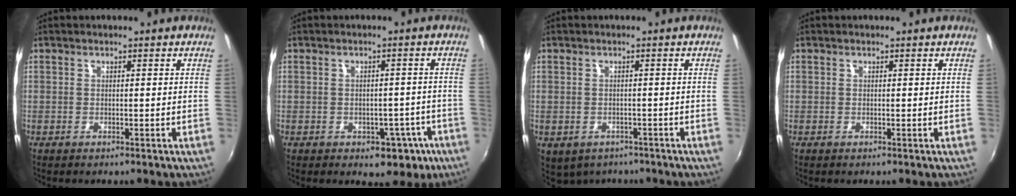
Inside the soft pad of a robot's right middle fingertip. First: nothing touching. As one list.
[{"total": 5.4, "force": [-2.9, 3.9, 2.5], "torque": [-0.031, 0.021, -0.017]}, {"total": 5.4, "force": [-3.5, 3.5, 2.1], "torque": [-0.050, -0.022, -0.040]}, {"total": 0.0}]